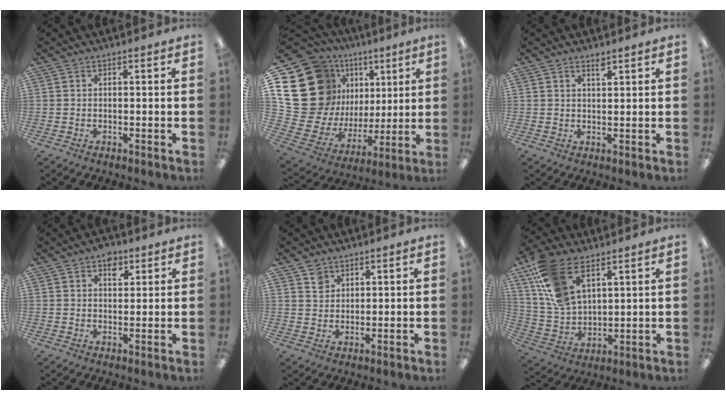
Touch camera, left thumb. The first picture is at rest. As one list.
[{"total": 25.6, "force": [8.9, 20.5, 12.4], "torque": [-0.246, -0.072, 0.212]}, {"total": 1.9, "force": [1.7, 0.3, 0.9], "torque": [-0.021, -0.001, 0.031]}, {"total": 4.6, "force": [2.5, 2.9, 2.5], "torque": [-0.021, -0.007, 0.039]}, {"total": 3.0, "force": [2.1, 2.1, 0.5], "torque": [-0.007, -0.003, 0.041]}, {"total": 15.2, "force": [8.5, 8.2, 9.6], "torque": [-0.220, -0.018, 0.161]}]